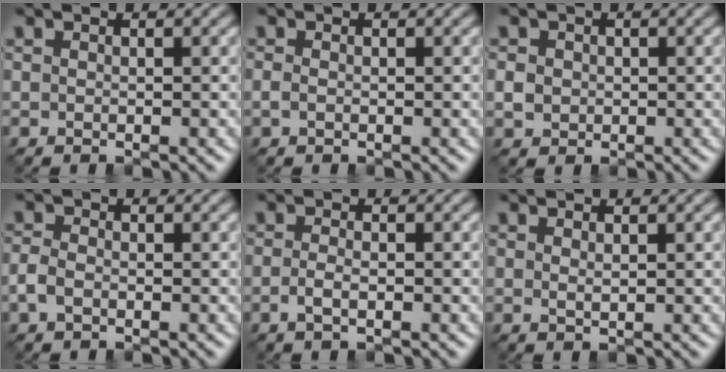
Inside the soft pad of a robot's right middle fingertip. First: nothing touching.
{"total": 0.7, "force": [-0.2, 0.4, 0.5], "torque": [-0.015, -0.002, -0.007]}
{"total": 1.7, "force": [-0.1, 1.5, 0.7], "torque": [-0.012, -0.003, -0.003]}
{"total": 1.8, "force": [-0.7, 1.1, 1.2], "torque": [-0.026, 0.003, -0.019]}
{"total": 1.4, "force": [-0.5, 0.6, 1.2], "torque": [-0.028, -0.002, -0.012]}
{"total": 0.7, "force": [0.4, 0.2, 0.5], "torque": [-0.010, -0.002, 0.009]}